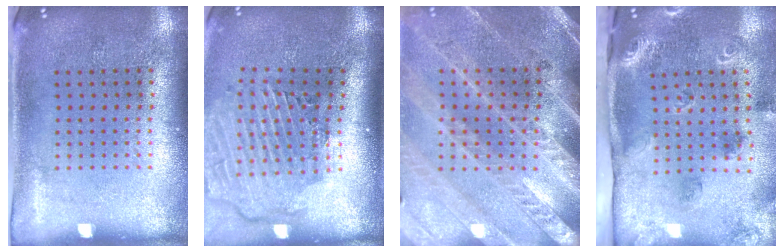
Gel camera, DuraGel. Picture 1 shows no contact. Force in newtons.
{"total": 2.9, "press": 2.2, "slide": 1.8}
{"total": 3.2, "press": 2.8, "slide": 1.4}
{"total": 2.1, "press": 1.8, "slide": 1.1}